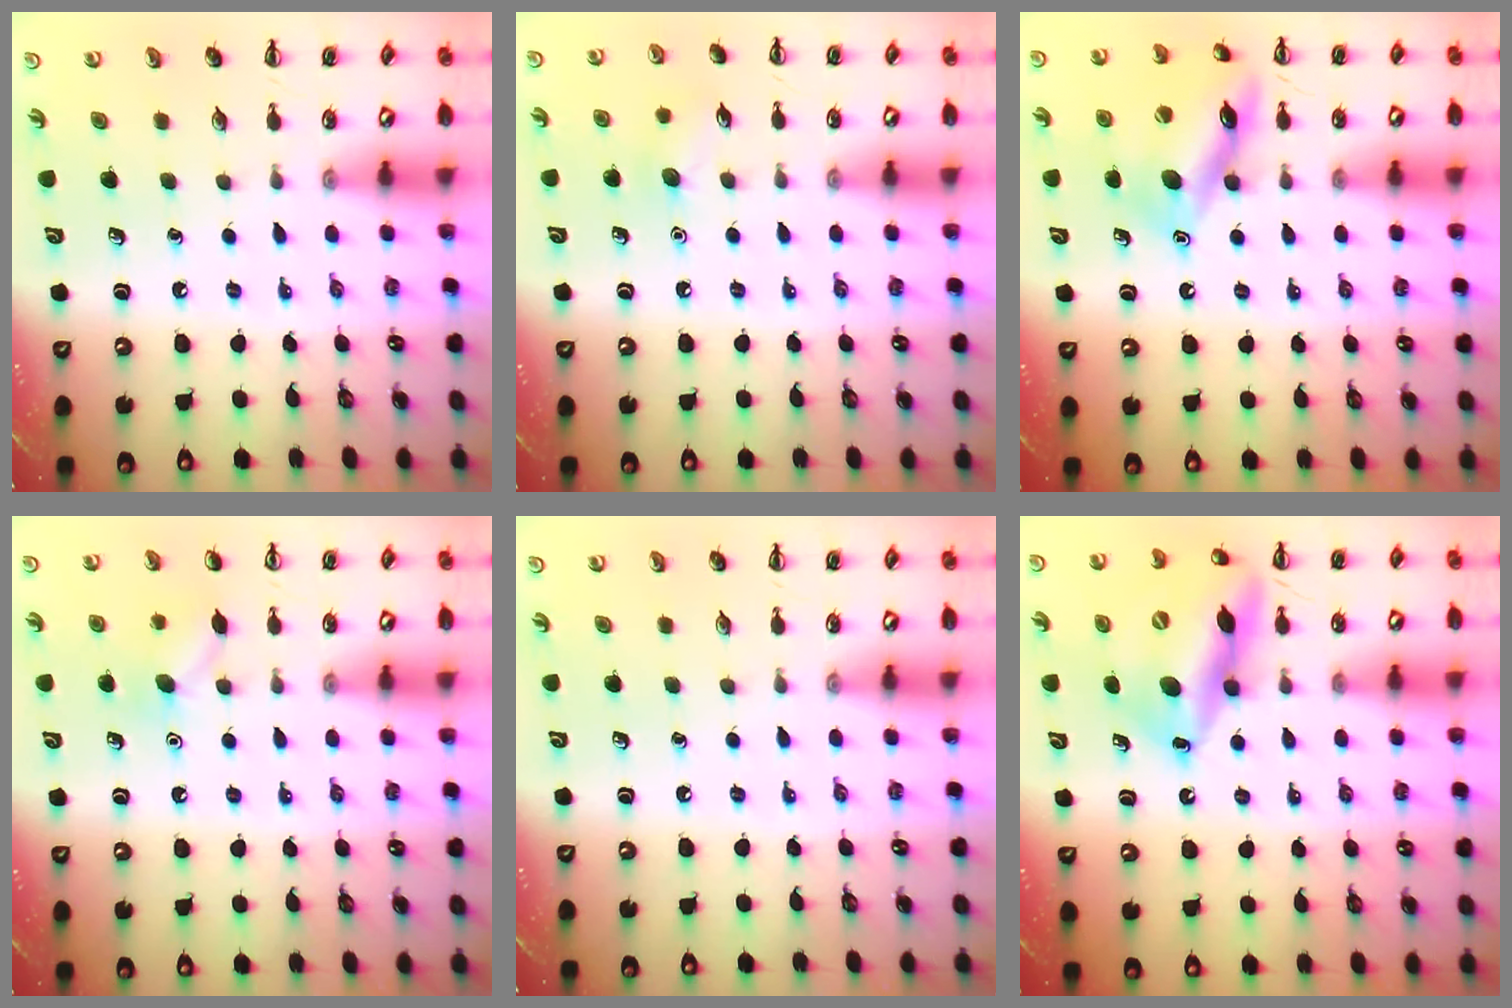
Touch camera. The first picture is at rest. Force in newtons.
{"total": 6.7, "press": 6.5, "slide": 1.8}
{"total": 12.8, "press": 12.8, "slide": 0.8}
{"total": 7.5, "press": 7.3, "slide": 1.7}
{"total": 0.0}
{"total": 17.5, "press": 17.1, "slide": 4.0}